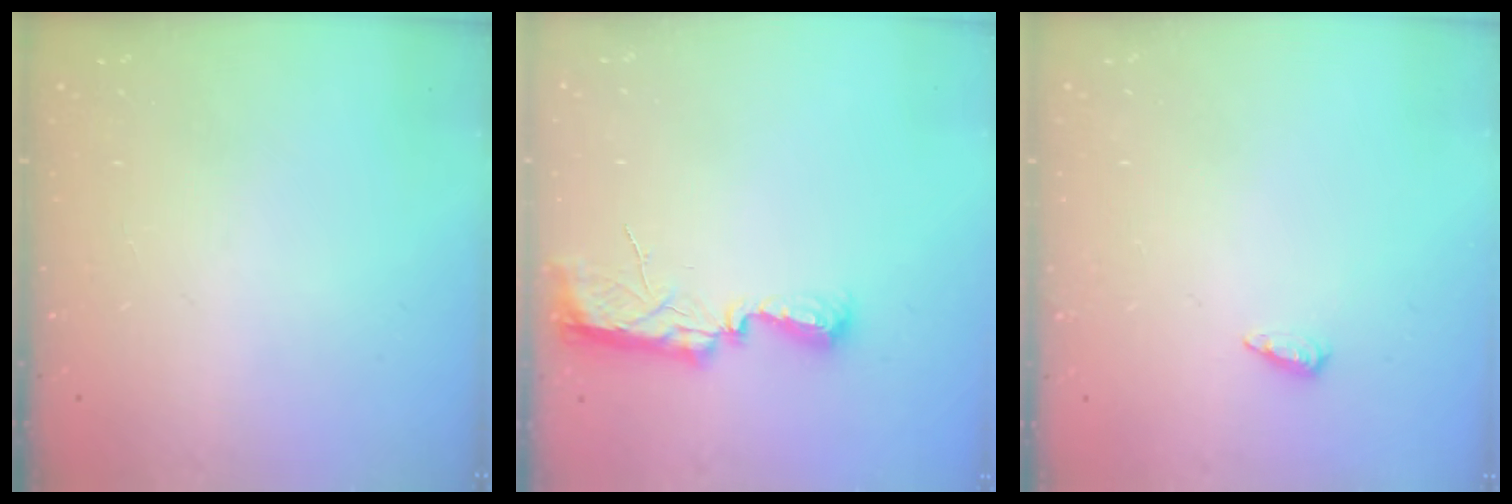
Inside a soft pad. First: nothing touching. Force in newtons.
{"total": 7.9, "press": 7.8, "slide": 0.8}
{"total": 3.4, "press": 3.3, "slide": 0.5}